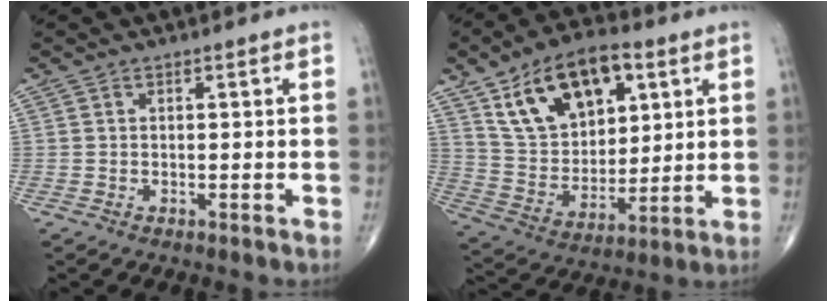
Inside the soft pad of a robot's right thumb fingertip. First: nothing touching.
{"total": 18.9, "force": [8.6, 11.1, 12.6], "torque": [-0.176, -0.022, 0.159]}